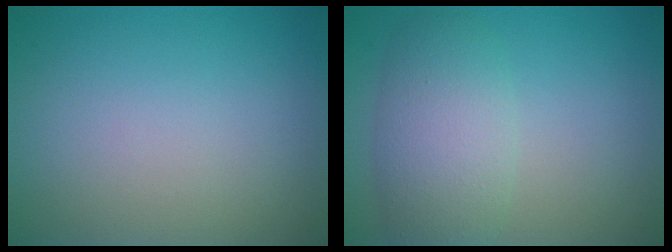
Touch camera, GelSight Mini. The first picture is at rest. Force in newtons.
{"total": 4.9, "press": 4.9, "slide": 0.5}